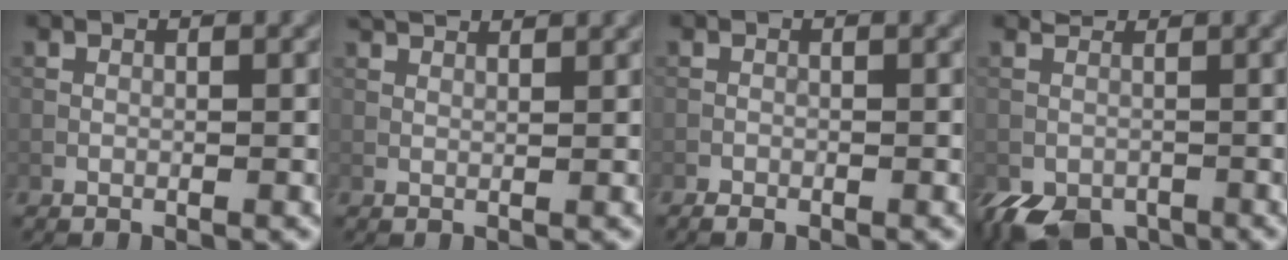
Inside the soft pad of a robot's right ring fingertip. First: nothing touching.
{"total": 3.5, "force": [2.9, 0.8, 1.7], "torque": [-0.024, 0.009, 0.027]}
{"total": 0.7, "force": [-0.5, 0.4, 0.2], "torque": [-0.002, -0.003, -0.010]}
{"total": 4.8, "force": [-2.2, 3.5, 2.3], "torque": [-0.043, -0.016, -0.036]}